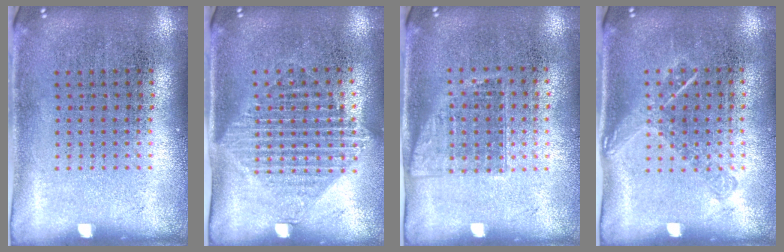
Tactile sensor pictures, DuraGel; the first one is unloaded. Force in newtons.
{"total": 1.5, "press": 1.2, "slide": 0.9}
{"total": 1.1, "press": 1.0, "slide": 0.6}
{"total": 1.3, "press": 1.0, "slide": 0.8}